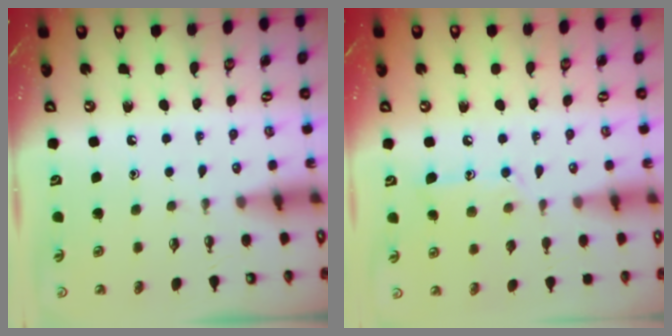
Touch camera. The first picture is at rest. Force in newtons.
{"total": 11.2, "press": 11.2, "slide": 0.8}